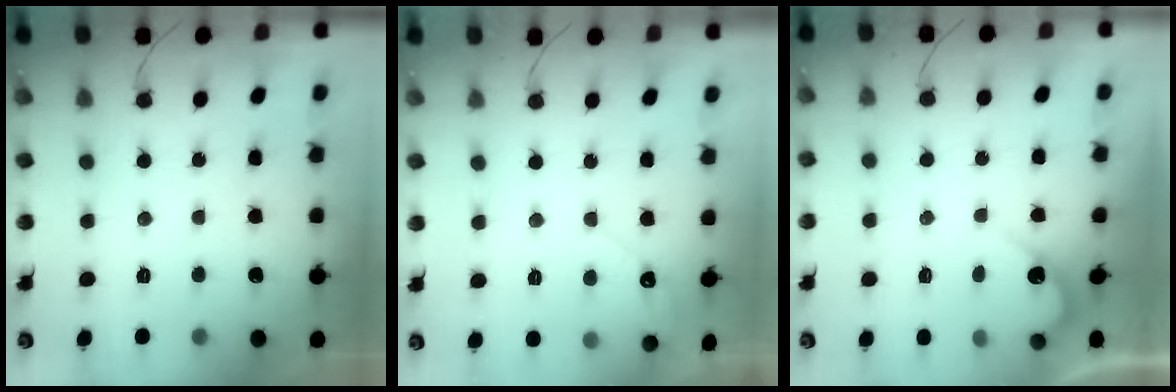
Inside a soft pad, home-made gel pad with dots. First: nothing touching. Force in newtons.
{"total": 2.7, "press": 2.7, "slide": 0.2}
{"total": 4.8, "press": 4.8, "slide": 0.2}